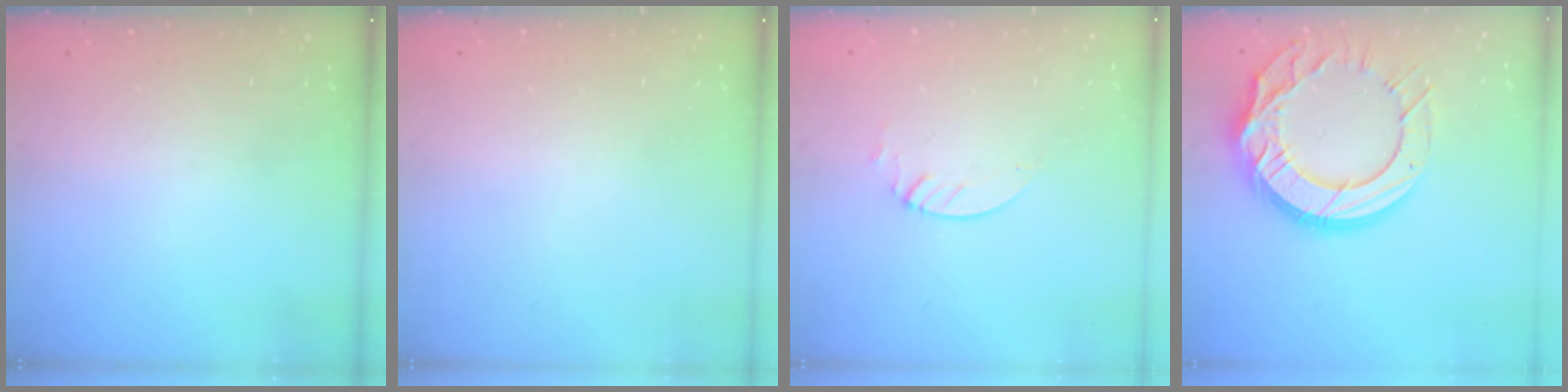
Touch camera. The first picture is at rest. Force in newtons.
{"total": 0.0}
{"total": 2.1, "press": 2.1, "slide": 0.2}
{"total": 20.4, "press": 20.3, "slide": 2.0}